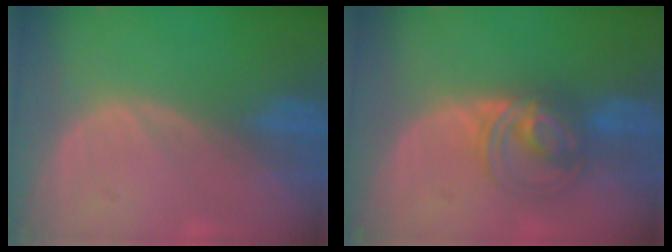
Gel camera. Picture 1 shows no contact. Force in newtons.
{"total": 5.9, "press": 5.9, "slide": 0.7}